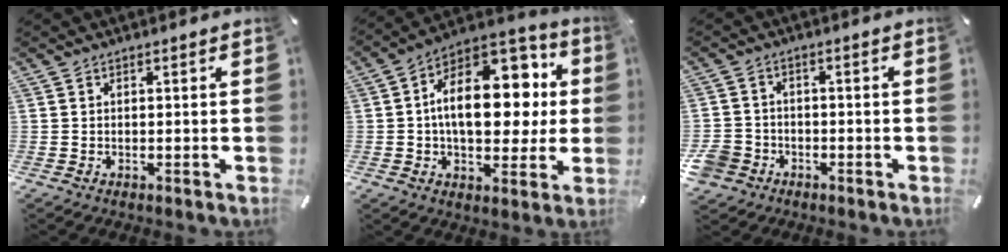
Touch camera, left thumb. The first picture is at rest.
{"total": 19.8, "force": [2.7, 12.5, 15.1], "torque": [-0.224, -0.012, 0.050]}
{"total": 5.6, "force": [-2.7, 4.6, 1.5], "torque": [-0.050, 0.009, -0.054]}